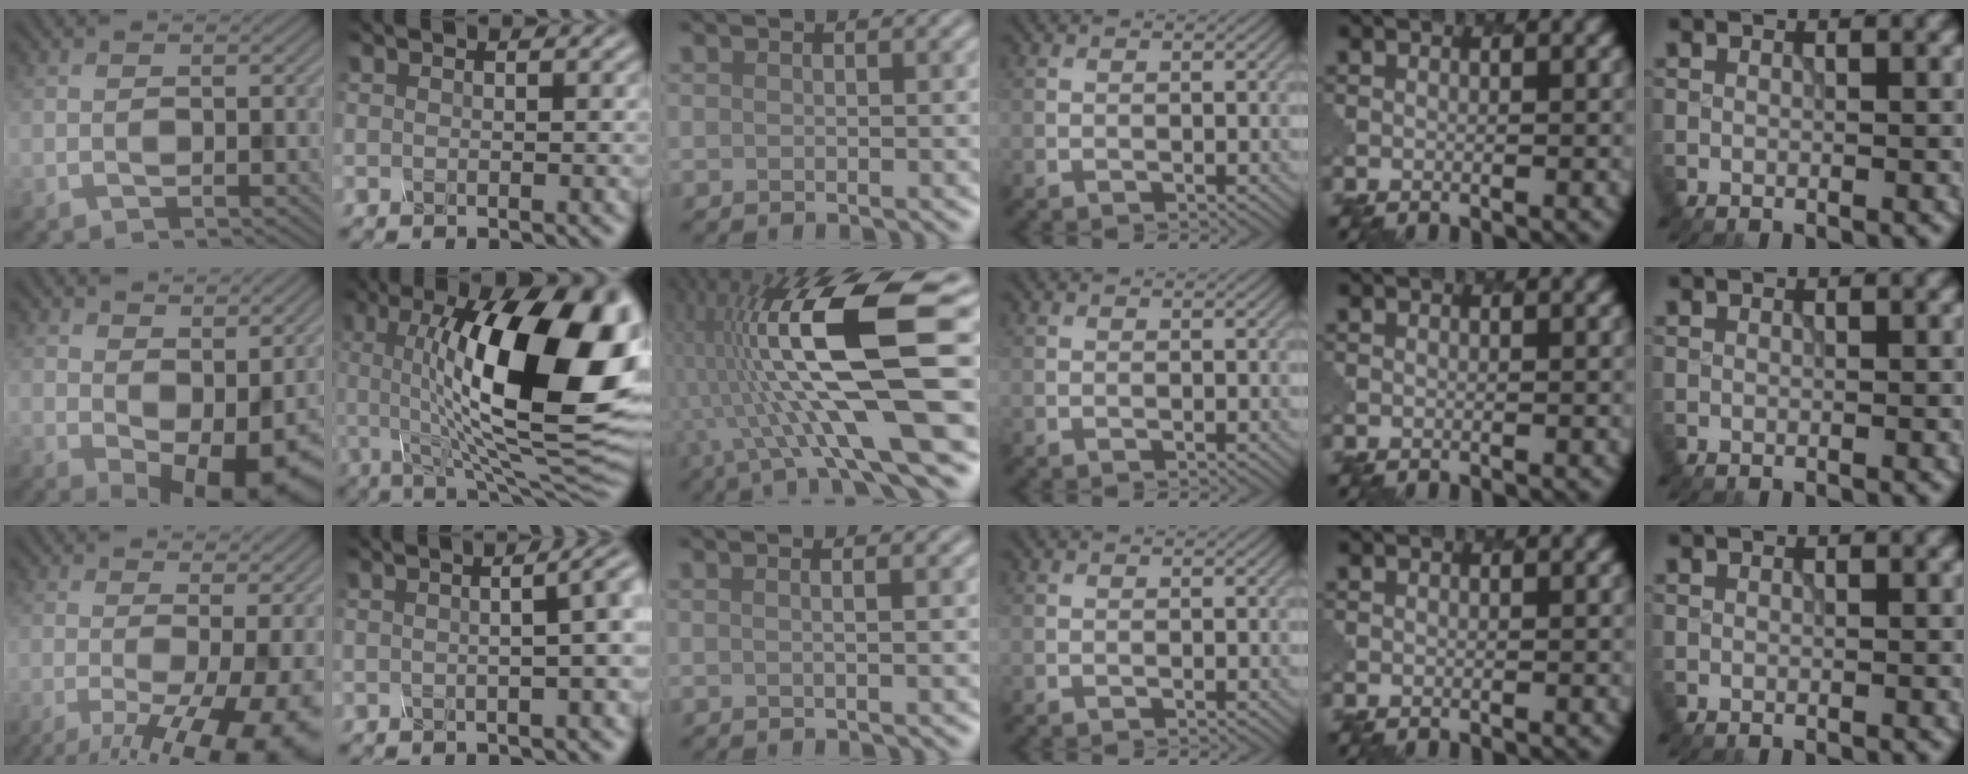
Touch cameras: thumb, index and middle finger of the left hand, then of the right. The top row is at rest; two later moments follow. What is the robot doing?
{"motion": "pour", "object": "mug"}